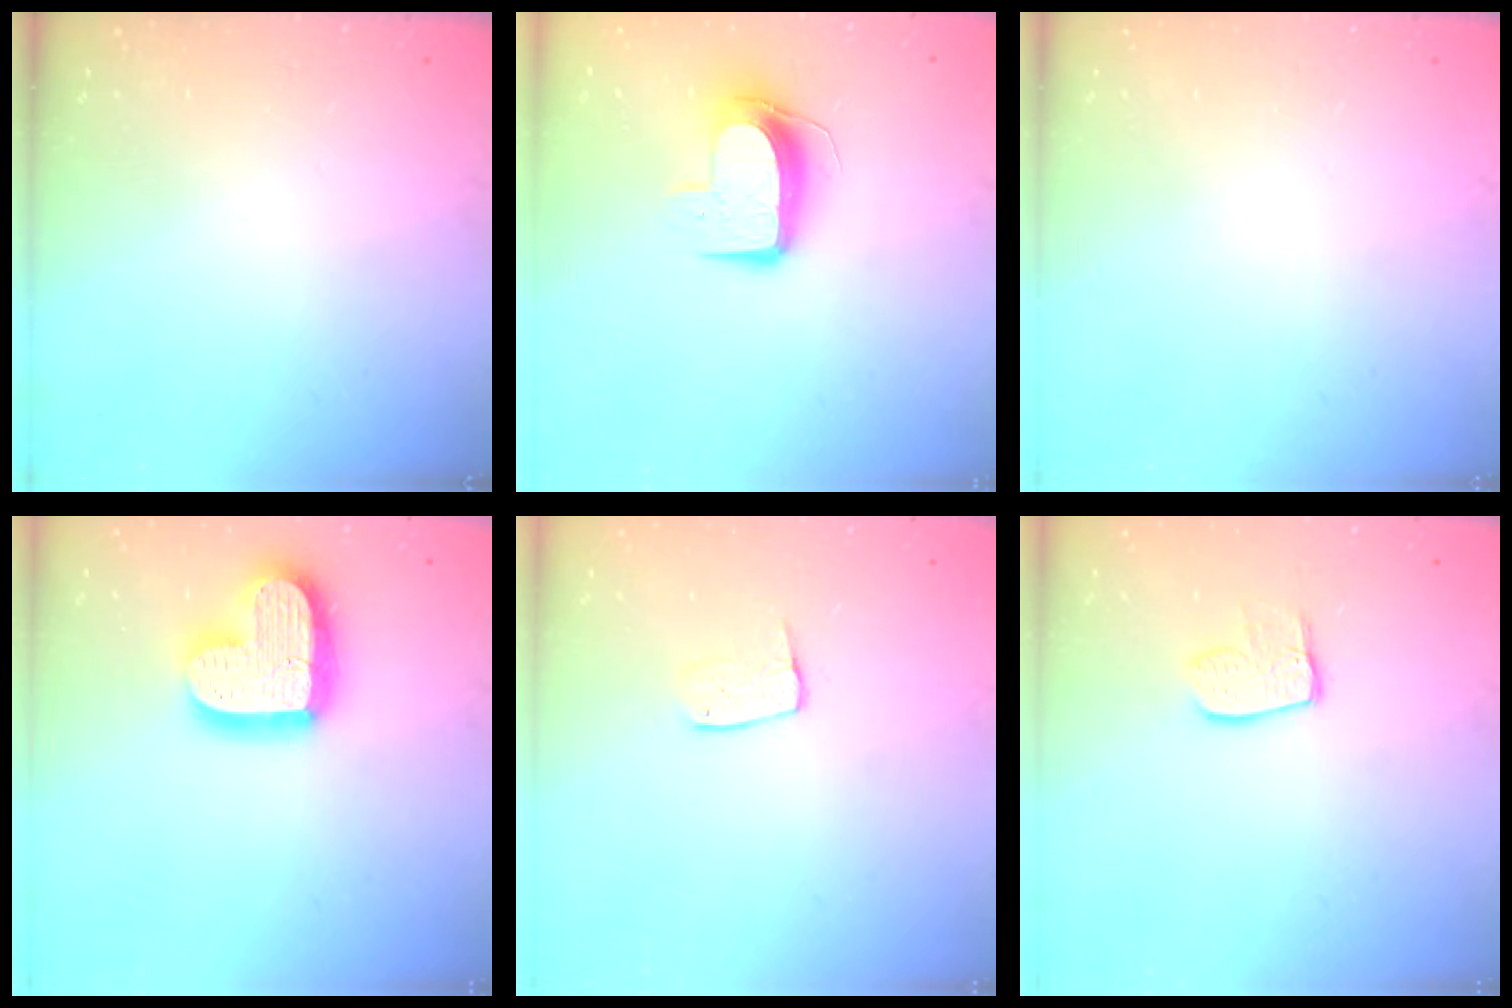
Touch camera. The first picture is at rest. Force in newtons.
{"total": 9.7, "press": 9.7, "slide": 0.4}
{"total": 0.0}
{"total": 17.7, "press": 17.7, "slide": 1.5}
{"total": 6.1, "press": 6.1, "slide": 0.3}
{"total": 8.5, "press": 8.5, "slide": 0.7}